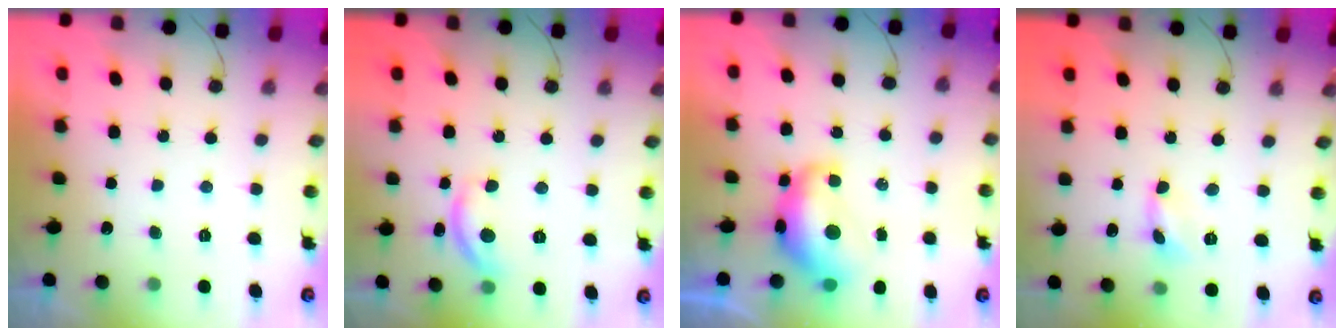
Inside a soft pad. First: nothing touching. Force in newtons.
{"total": 10.3, "press": 10.3, "slide": 0.4}
{"total": 12.4, "press": 12.4, "slide": 1.1}
{"total": 0.6, "press": 0.6, "slide": 0.0}